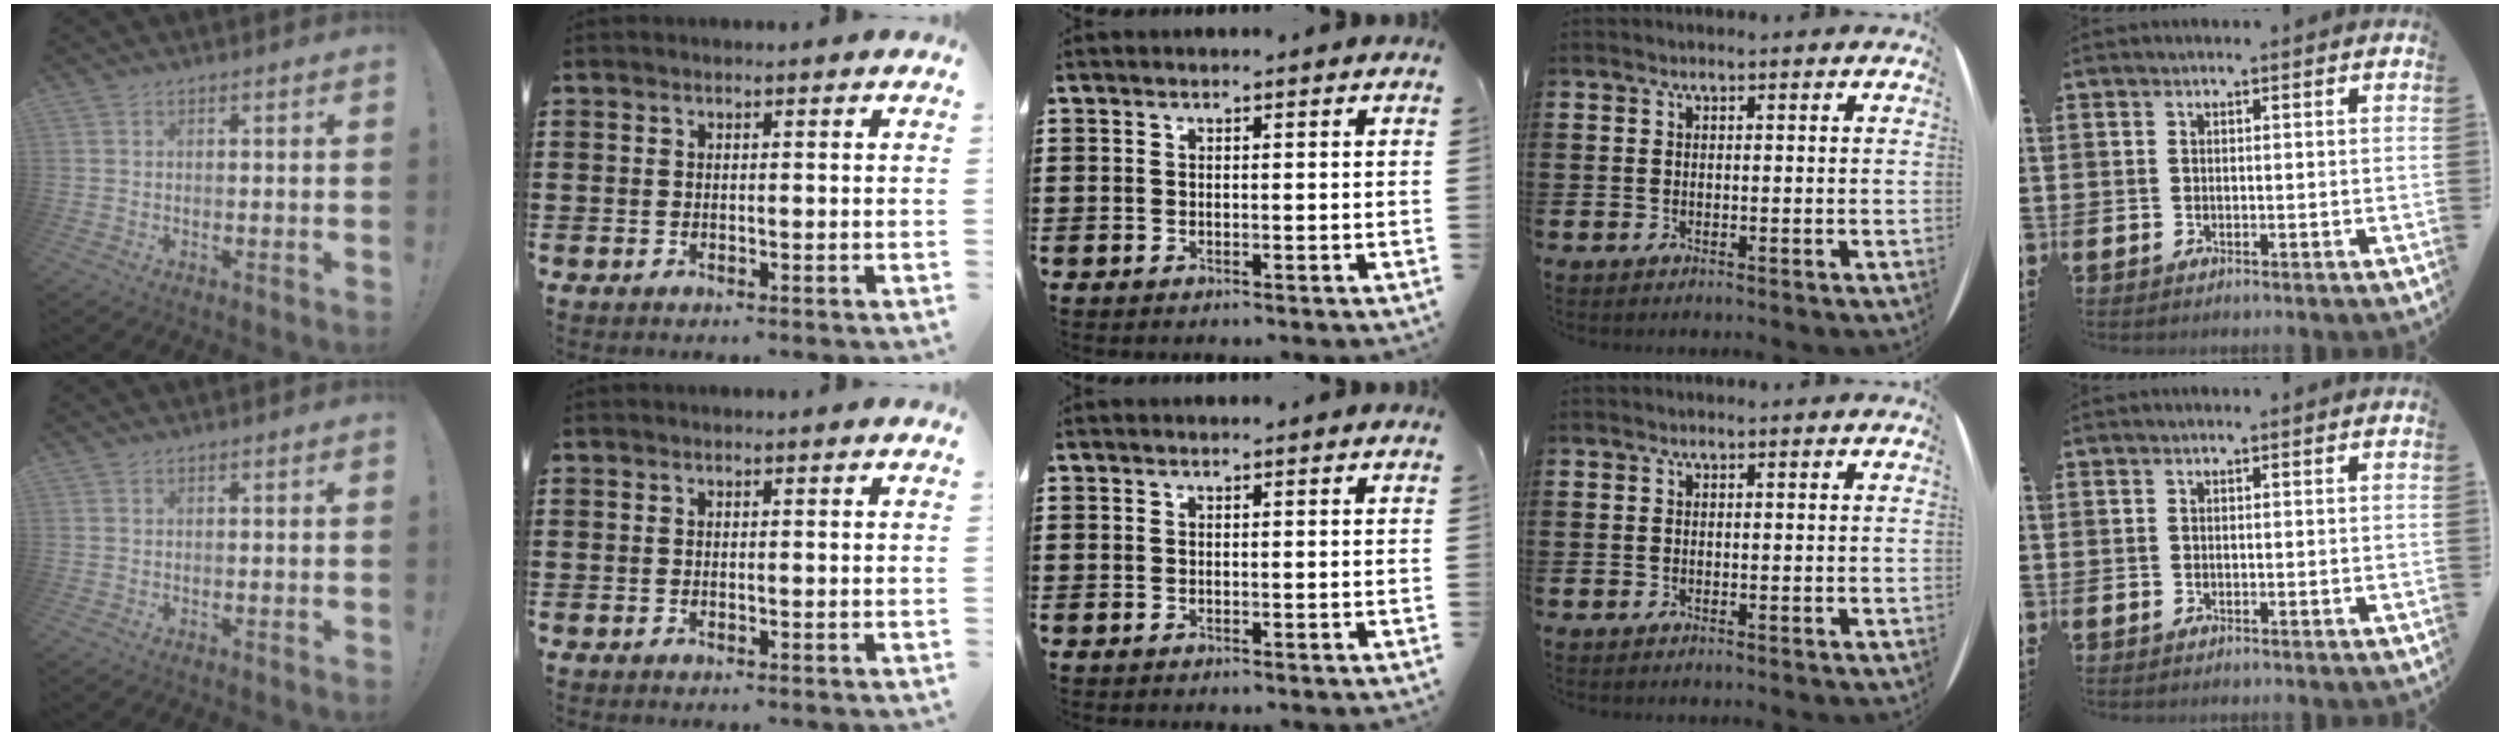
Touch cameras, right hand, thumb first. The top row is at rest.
{}